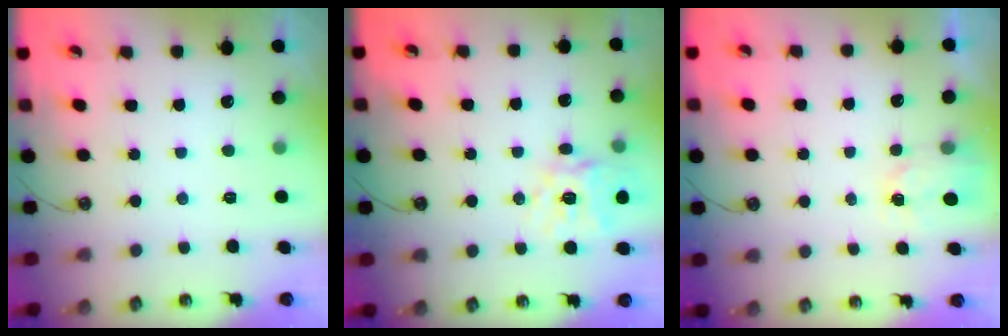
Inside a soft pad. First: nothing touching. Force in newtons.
{"total": 15.8, "press": 15.7, "slide": 1.9}
{"total": 2.2, "press": 2.2, "slide": 0.2}